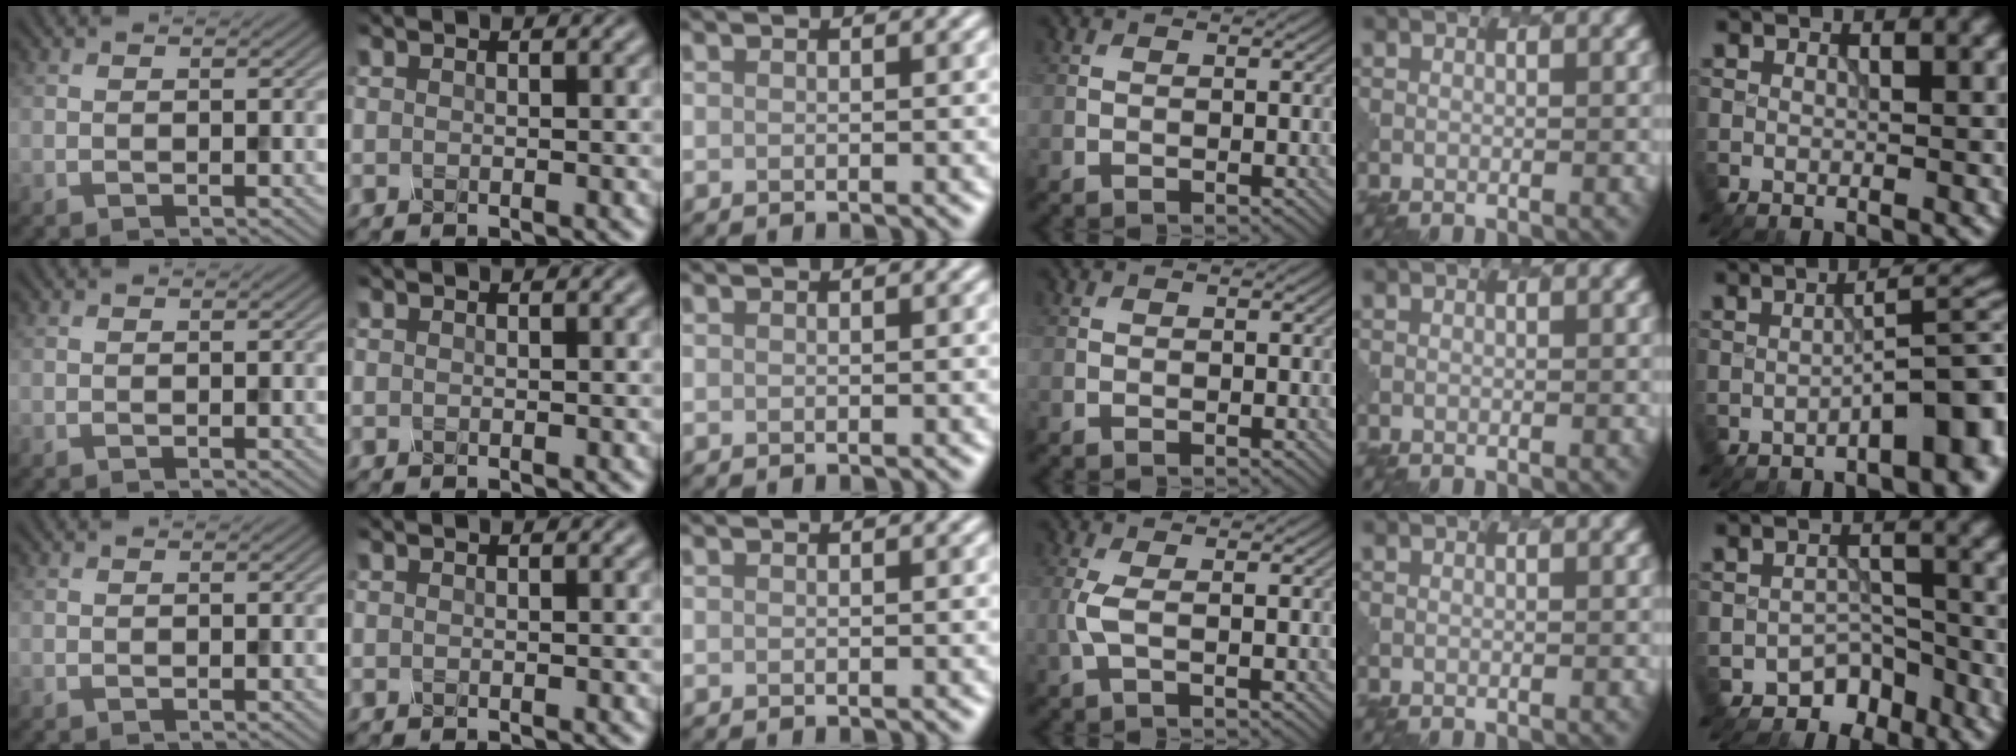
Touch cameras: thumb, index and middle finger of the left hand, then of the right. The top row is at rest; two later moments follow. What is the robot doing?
{"motion": "dispense", "object": "dispenser bottle"}